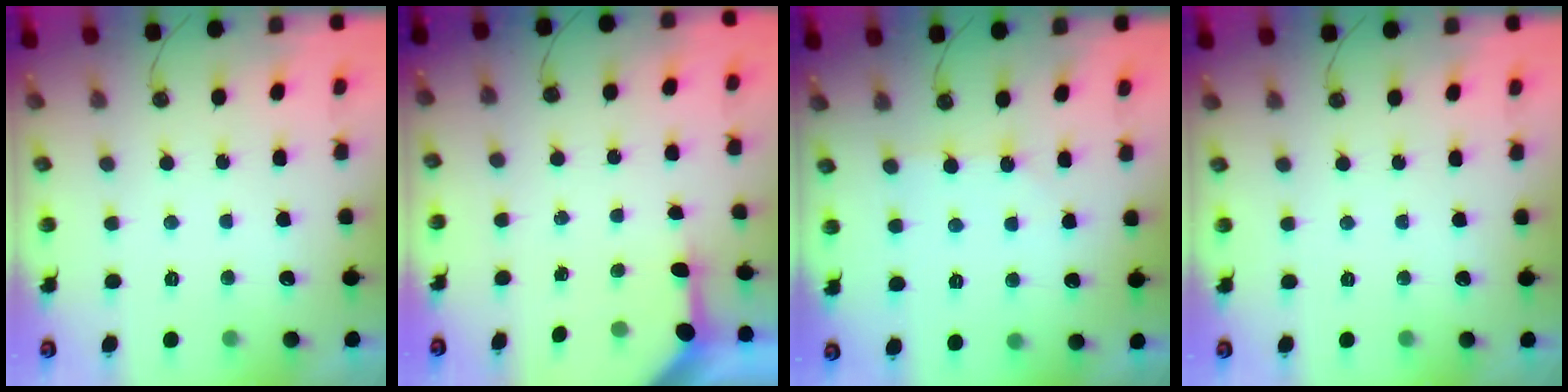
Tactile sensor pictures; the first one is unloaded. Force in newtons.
{"total": 3.4, "press": 3.4, "slide": 0.3}
{"total": 2.9, "press": 2.8, "slide": 0.5}
{"total": 0.0}